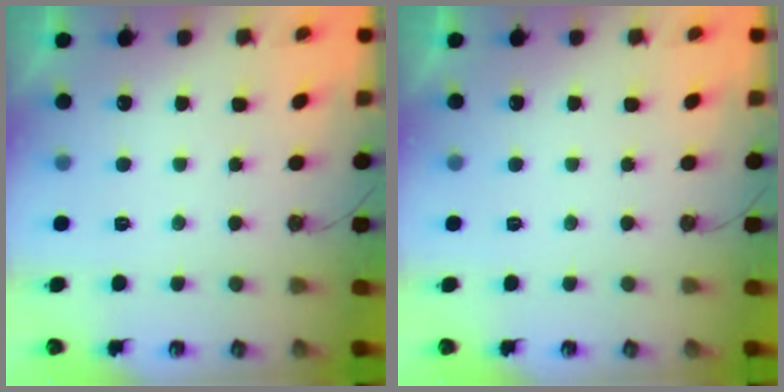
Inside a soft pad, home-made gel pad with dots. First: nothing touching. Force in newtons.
{"total": 0.0}